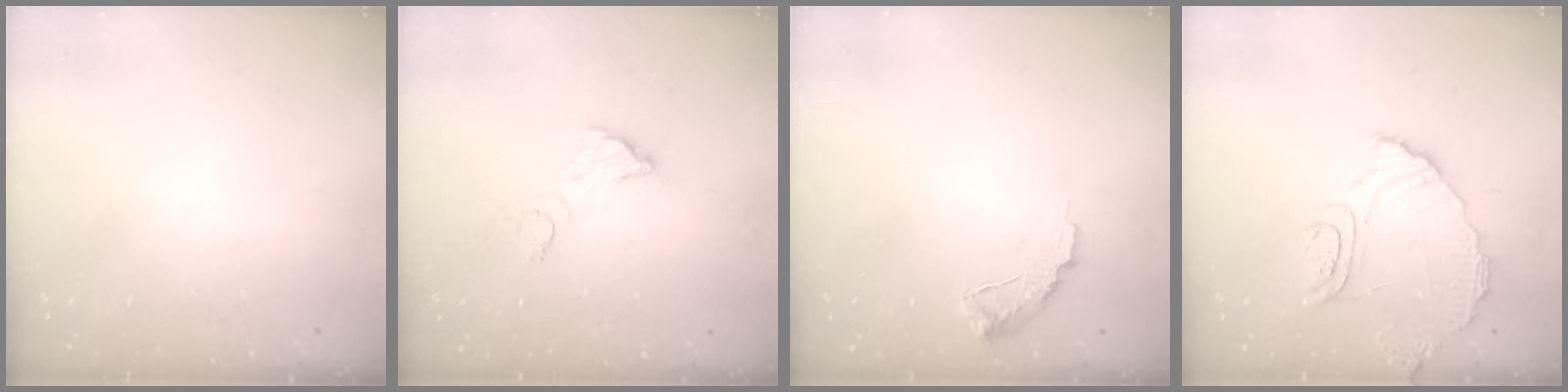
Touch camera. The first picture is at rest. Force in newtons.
{"total": 4.1, "press": 4.1, "slide": 0.2}
{"total": 7.7, "press": 7.7, "slide": 0.4}
{"total": 9.5, "press": 9.5, "slide": 1.1}